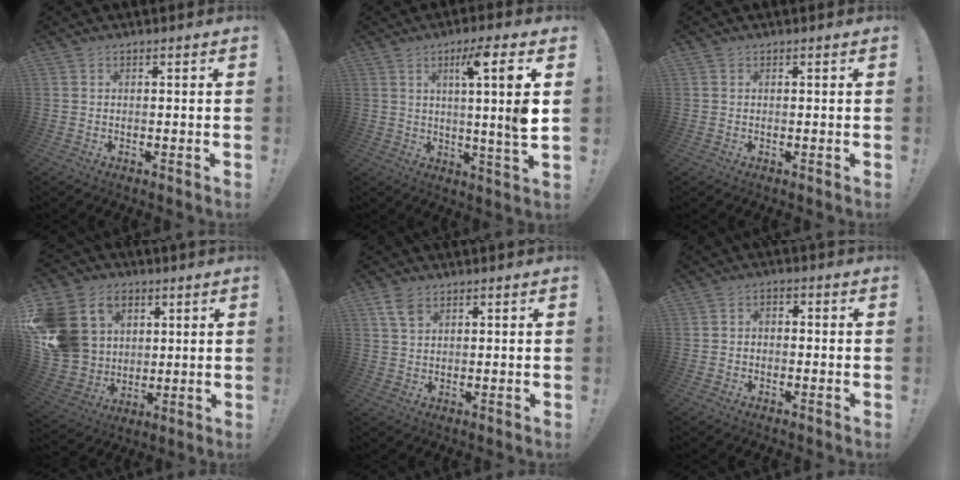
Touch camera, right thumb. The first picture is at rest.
{"total": 11.6, "force": [2.5, -0.7, 11.3], "torque": [-0.166, -0.011, 0.019]}
{"total": 0.0}
{"total": 18.1, "force": [5.3, 15.2, 8.2], "torque": [-0.157, -0.013, 0.122]}
{"total": 4.6, "force": [2.7, 2.4, 2.8], "torque": [-0.042, -0.009, 0.050]}
{"total": 2.6, "force": [-1.8, 1.6, 1.0], "torque": [-0.020, 0.013, -0.031]}